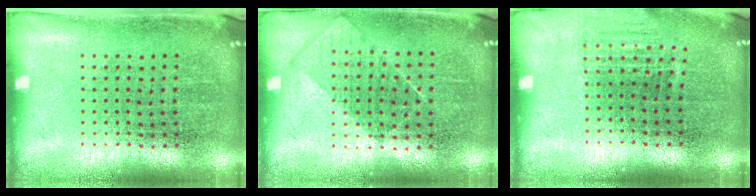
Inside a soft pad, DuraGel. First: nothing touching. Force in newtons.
{"total": 0.9, "press": 0.7, "slide": 0.5}
{"total": 0.9, "press": 0.9, "slide": 0.3}